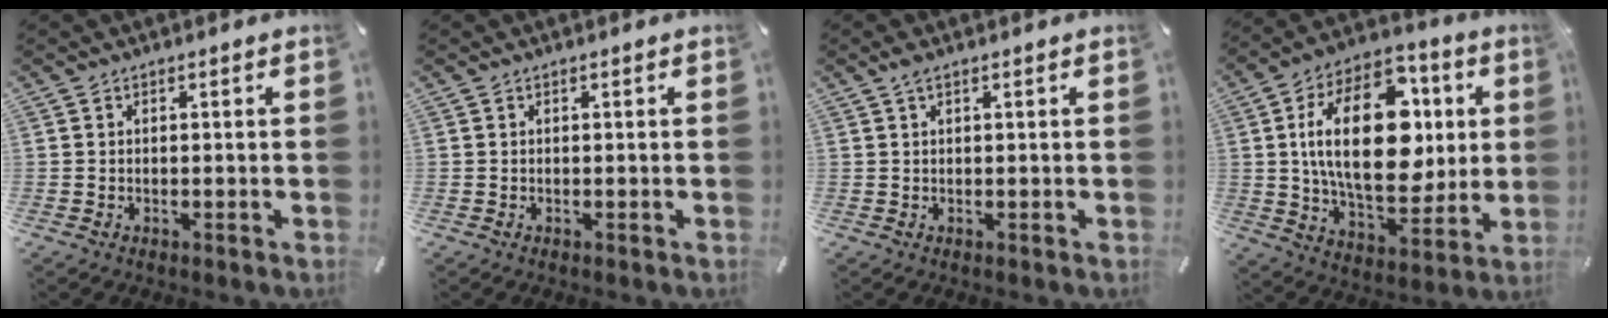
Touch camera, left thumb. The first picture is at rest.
{"total": 0.0}
{"total": 1.3, "force": [0.7, 0.3, 1.0], "torque": [-0.021, 0.001, 0.012]}
{"total": 25.4, "force": [4.0, 15.4, 19.8], "torque": [-0.355, 0.002, 0.065]}